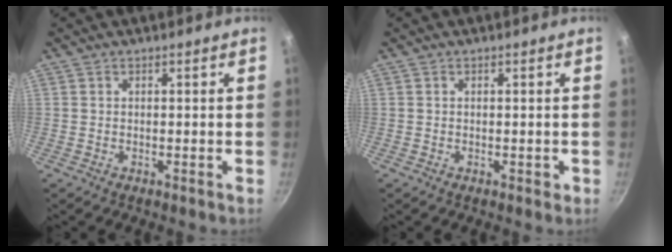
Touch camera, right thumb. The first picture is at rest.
{"total": 1.0, "force": [-0.1, 0.7, 0.7], "torque": [-0.004, 0.003, -0.001]}